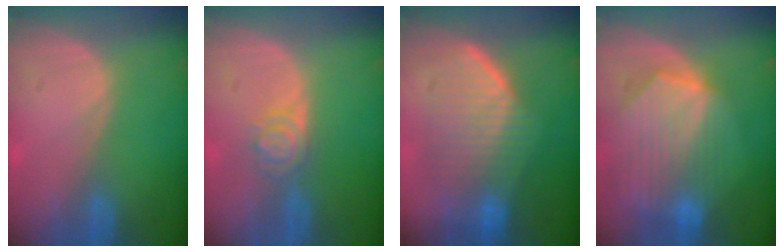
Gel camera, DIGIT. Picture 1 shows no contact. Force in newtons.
{"total": 3.8, "press": 3.5, "slide": 1.6}
{"total": 8.3, "press": 8.2, "slide": 1.4}
{"total": 10.2, "press": 9.0, "slide": 4.9}